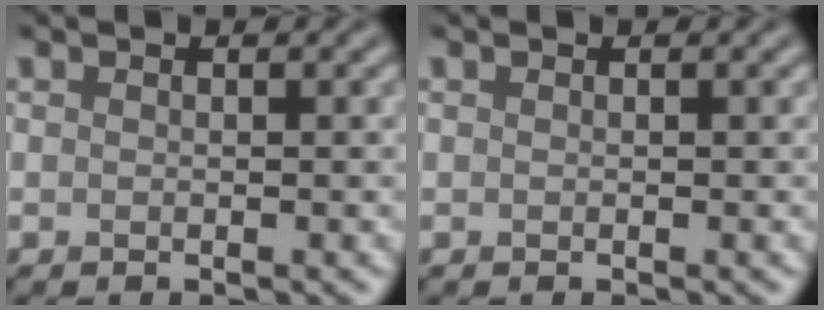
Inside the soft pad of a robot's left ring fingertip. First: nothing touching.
{"total": 0.0}